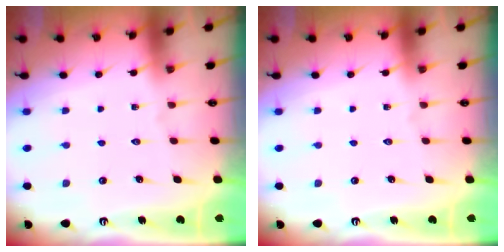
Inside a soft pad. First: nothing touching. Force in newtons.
{"total": 0.0}